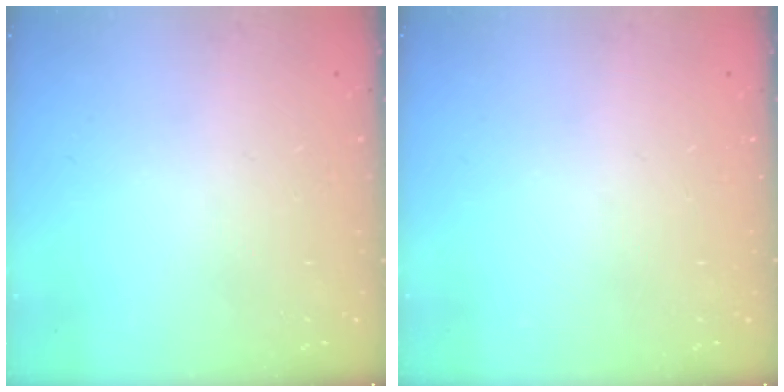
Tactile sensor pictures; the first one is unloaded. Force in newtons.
{"total": 0.0}